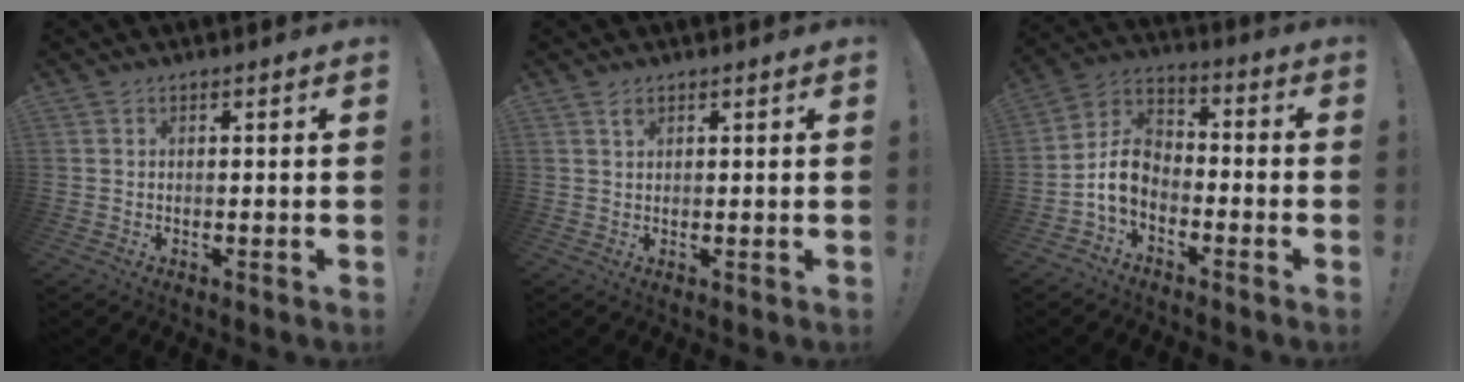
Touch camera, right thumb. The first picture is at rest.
{"total": 1.6, "force": [1.1, 0.7, 0.9], "torque": [-0.008, -0.004, 0.018]}
{"total": 9.3, "force": [-3.9, 6.6, 5.2], "torque": [-0.098, 0.017, -0.068]}